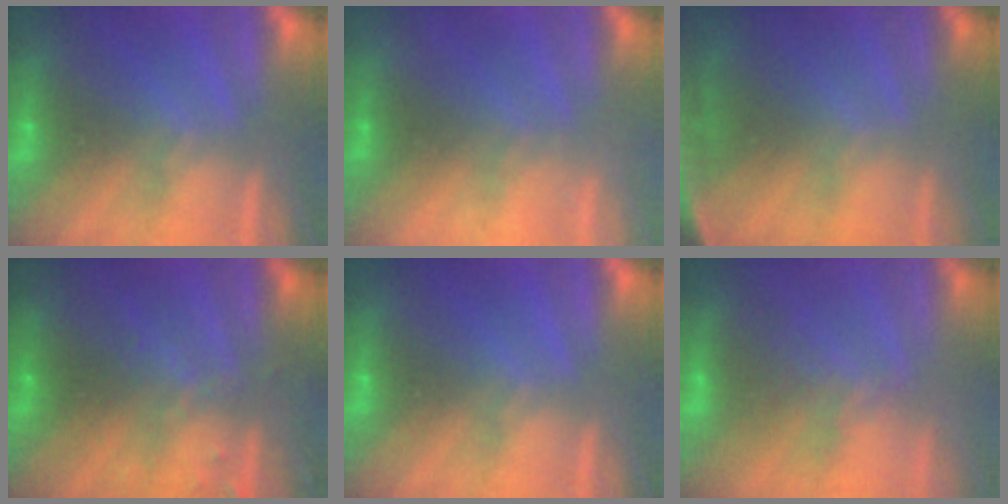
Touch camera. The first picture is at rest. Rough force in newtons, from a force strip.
{"total": 2.3}
{"total": 7.3}
{"total": 3.1}
{"total": 0.0}
{"total": 2.4}